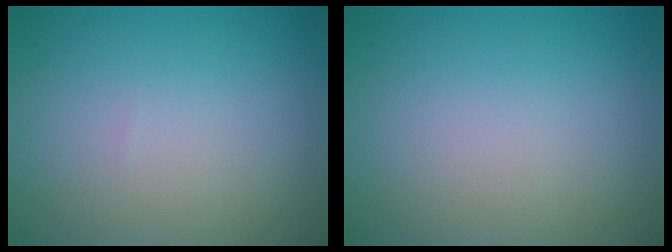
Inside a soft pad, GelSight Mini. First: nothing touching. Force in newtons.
{"total": 0.0}